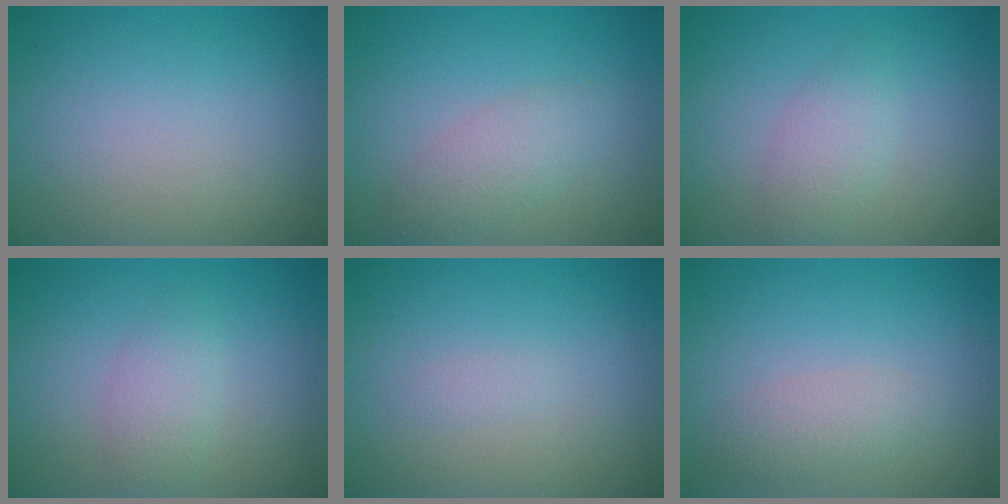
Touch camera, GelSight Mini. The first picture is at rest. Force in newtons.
{"total": 2.6, "press": 2.6, "slide": 0.1}
{"total": 2.4, "press": 2.4, "slide": 0.0}
{"total": 2.2, "press": 2.2, "slide": 0.1}
{"total": 0.5, "press": 0.5, "slide": 0.0}
{"total": 2.0, "press": 2.0, "slide": 0.1}